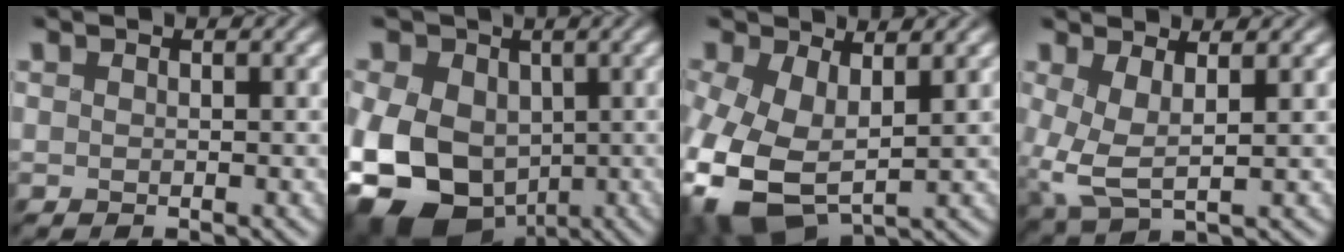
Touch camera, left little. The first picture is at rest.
{"total": 11.9, "force": [-3.6, 8.9, 7.0], "torque": [-0.134, -0.018, -0.060]}
{"total": 8.2, "force": [-1.5, 4.9, 6.4], "torque": [-0.177, -0.030, -0.012]}
{"total": 3.4, "force": [0.1, 1.3, 3.1], "torque": [-0.086, -0.009, 0.010]}